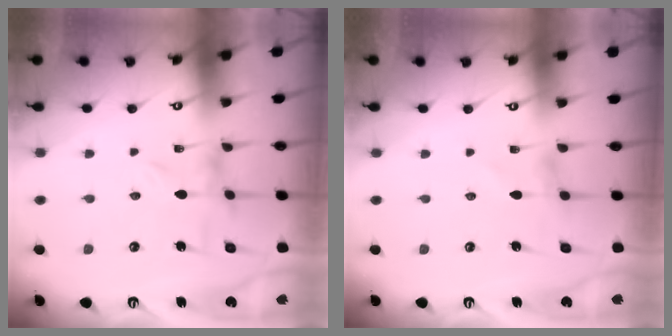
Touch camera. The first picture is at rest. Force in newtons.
{"total": 0.0}